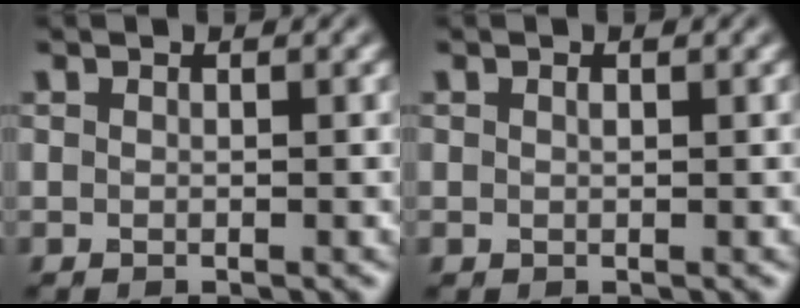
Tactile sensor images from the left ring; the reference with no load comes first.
{"total": 0.5, "force": [0.1, 0.3, 0.4], "torque": [-0.008, 0.000, 0.001]}